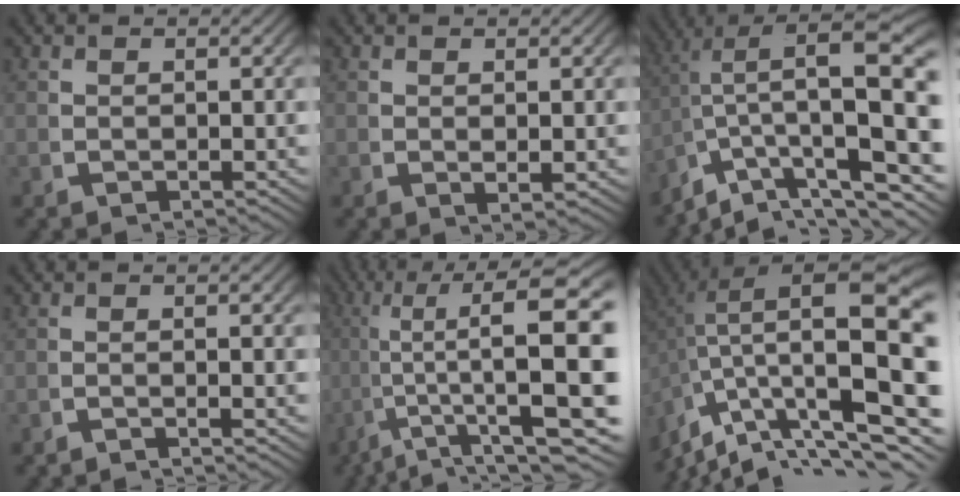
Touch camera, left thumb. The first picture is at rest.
{"total": 1.2, "force": [0.4, 0.6, 0.9], "torque": [-0.018, -0.001, 0.010]}
{"total": 11.3, "force": [-1.1, 5.2, 10.0], "torque": [-0.154, -0.019, -0.001]}
{"total": 1.4, "force": [-1.3, -0.3, 0.6], "torque": [-0.002, 0.006, -0.028]}
{"total": 15.1, "force": [-0.9, 7.9, 12.8], "torque": [-0.205, -0.054, 0.010]}
{"total": 15.0, "force": [-1.4, 7.7, 12.7], "torque": [-0.219, -0.055, 0.006]}